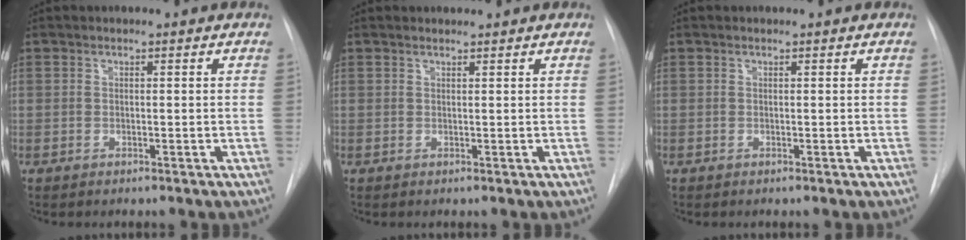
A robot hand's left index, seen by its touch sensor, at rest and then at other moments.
{"total": 0.8, "force": [0.8, 0.0, 0.0], "torque": [-0.007, 0.009, 0.017]}
{"total": 0.0}